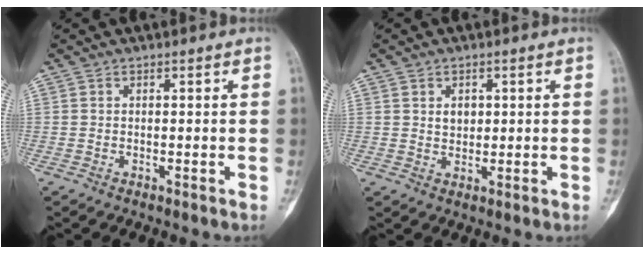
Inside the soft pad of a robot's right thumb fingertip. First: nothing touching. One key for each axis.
{"total": 2.7, "fx": 0.8, "fy": 2.0, "fz": 1.6, "tx": -0.013, "ty": -0.004, "tz": 0.014}